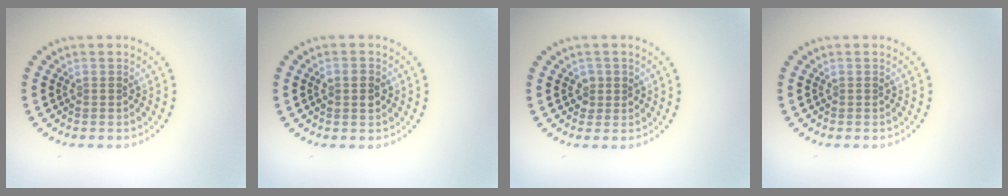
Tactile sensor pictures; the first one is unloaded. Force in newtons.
{"total": 1.2, "press": 1.2, "slide": 0.1}
{"total": 1.2, "press": 1.1, "slide": 0.6}
{"total": 0.0}